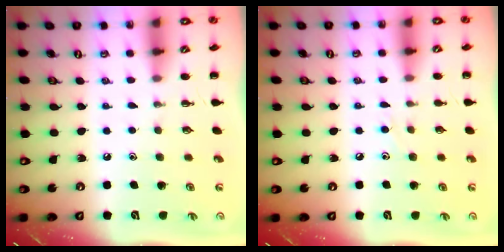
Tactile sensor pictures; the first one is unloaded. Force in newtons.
{"total": 5.6, "press": 5.3, "slide": 1.9}